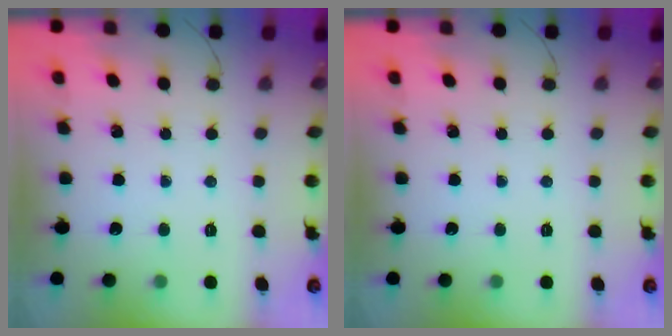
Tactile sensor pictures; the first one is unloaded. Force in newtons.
{"total": 0.0}